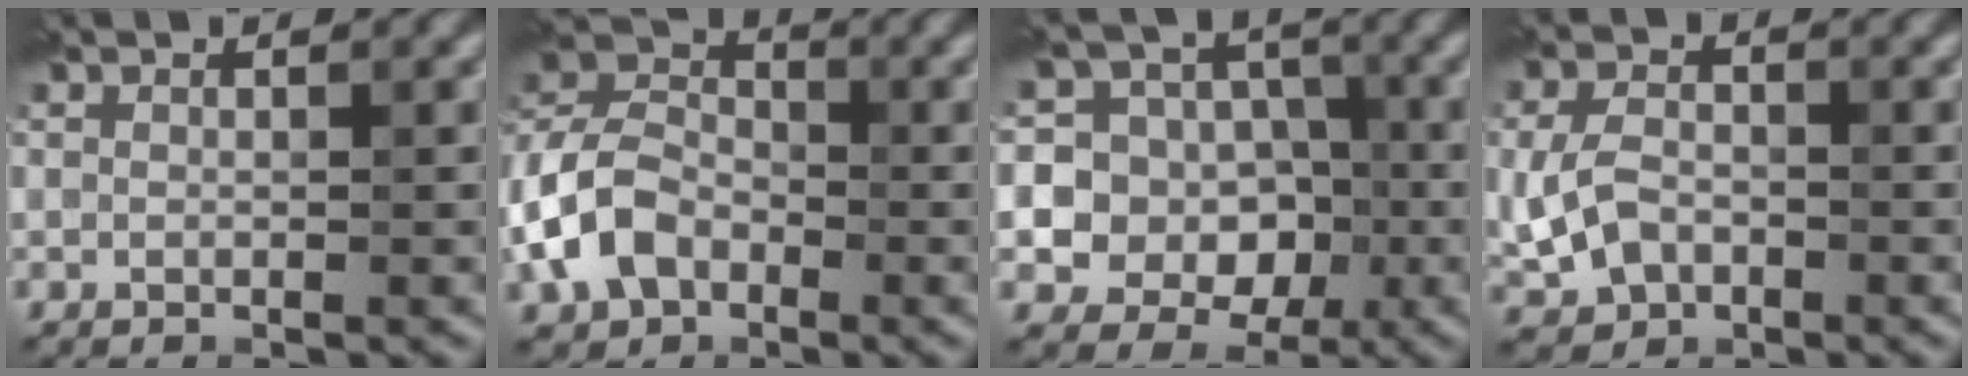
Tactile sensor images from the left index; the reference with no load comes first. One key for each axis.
{"total": 6.8, "fx": -2.6, "fy": 4.9, "fz": 3.9, "tx": -0.085, "ty": 0.010, "tz": -0.067}
{"total": 12.1, "fx": -1.3, "fy": 11.6, "fz": 3.1, "tx": -0.100, "ty": 0.024, "tz": -0.040}
{"total": 3.9, "fx": -0.8, "fy": 2.8, "fz": 2.5, "tx": -0.060, "ty": -0.004, "tz": -0.019}